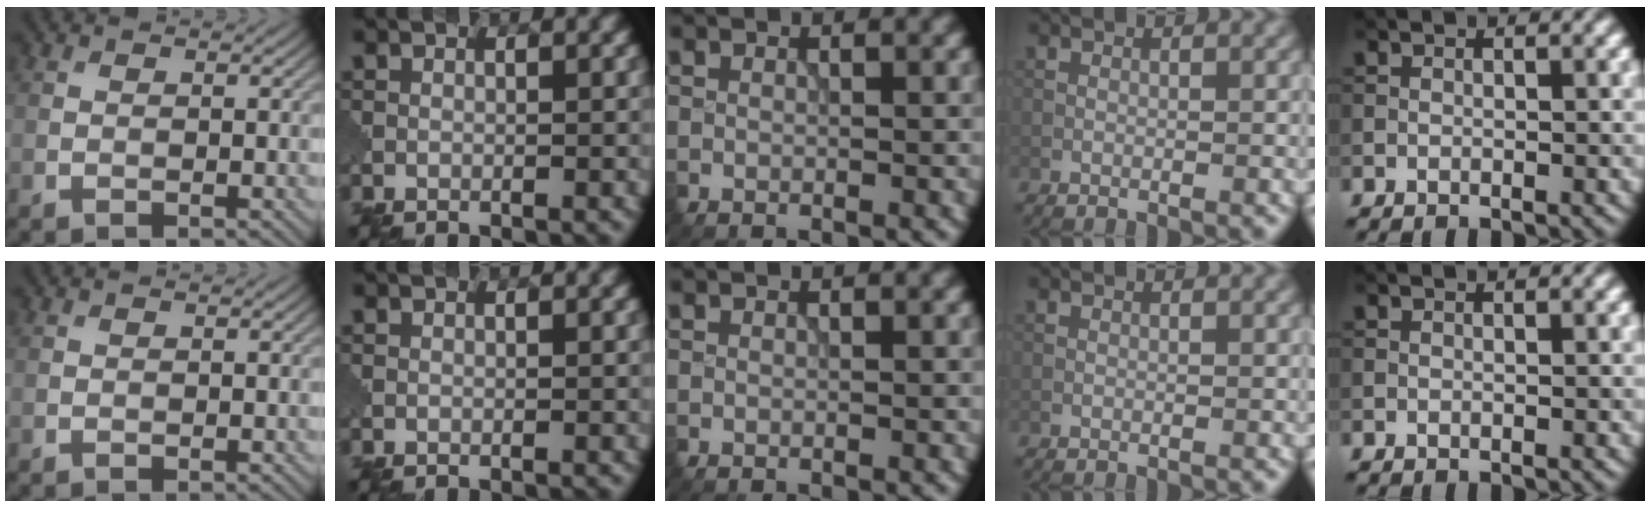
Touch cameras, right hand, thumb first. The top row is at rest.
{}